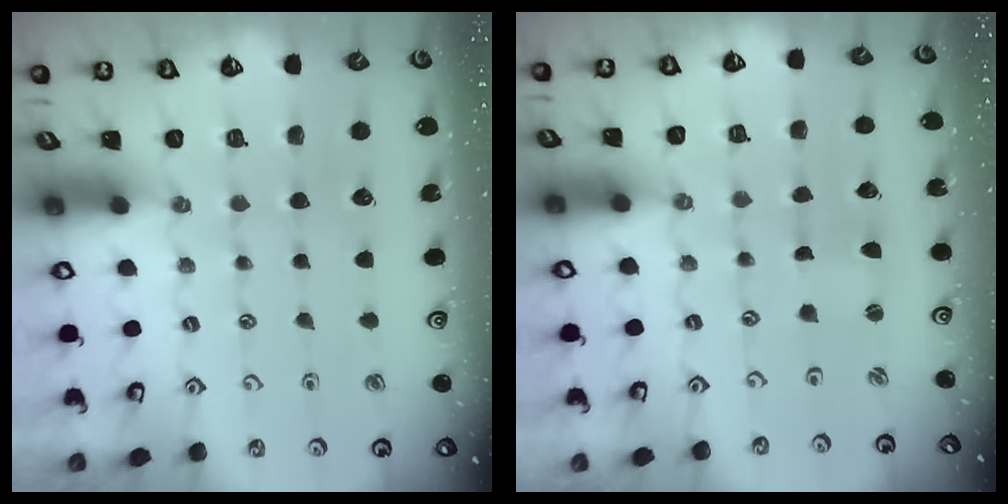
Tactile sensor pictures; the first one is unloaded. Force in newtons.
{"total": 0.7, "press": 0.7, "slide": 0.0}